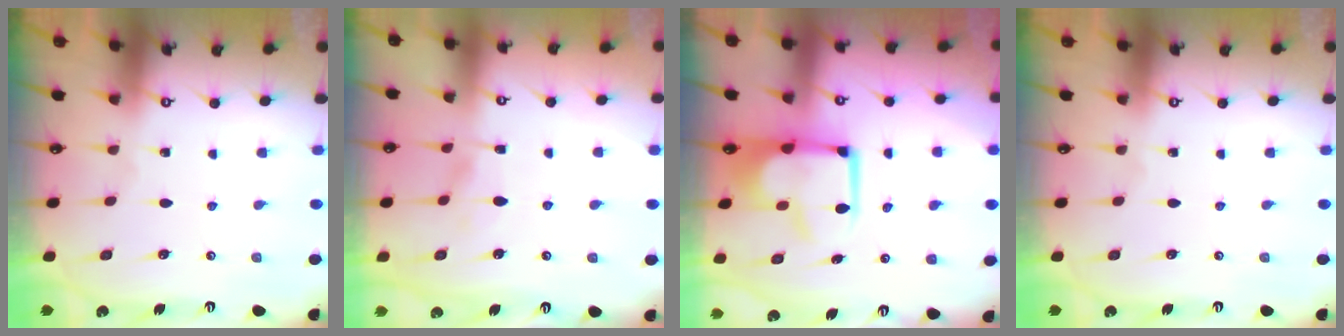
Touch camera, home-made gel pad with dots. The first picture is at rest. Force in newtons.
{"total": 2.3, "press": 2.1, "slide": 1.0}
{"total": 2.8, "press": 2.7, "slide": 0.8}
{"total": 0.0}